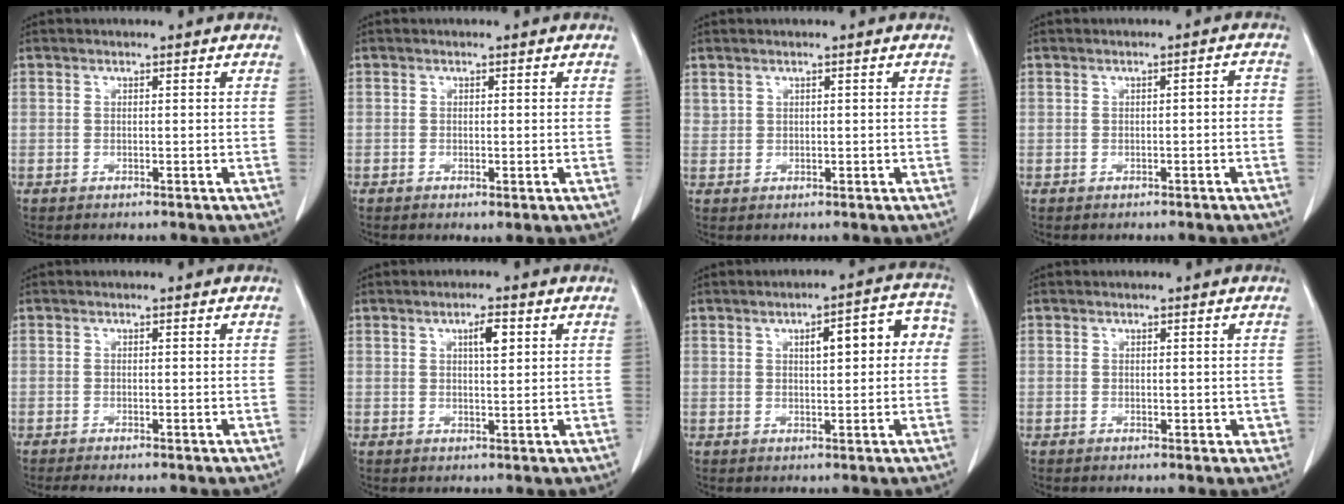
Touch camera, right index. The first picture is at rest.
{"total": 0.9, "force": [-0.2, 0.3, 0.9], "torque": [-0.011, -0.003, 0.001]}
{"total": 1.1, "force": [0.8, 0.7, 0.3], "torque": [-0.002, 0.004, 0.021]}
{"total": 1.6, "force": [-0.5, 0.5, 1.5], "torque": [-0.018, 0.005, -0.006]}
{"total": 1.9, "force": [-1.6, 0.0, 1.1], "torque": [-0.017, -0.004, -0.024]}
{"total": 3.2, "force": [1.2, 0.7, 2.8], "torque": [-0.047, 0.000, 0.019]}
{"total": 7.3, "force": [1.2, 2.4, 6.8], "torque": [-0.085, 0.034, 0.014]}
{"total": 1.6, "force": [-0.1, 1.1, 1.2], "torque": [-0.011, 0.003, 0.004]}